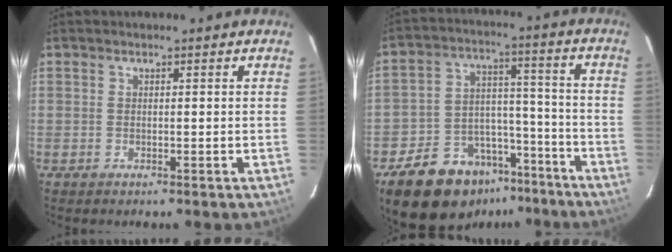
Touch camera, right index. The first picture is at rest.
{"total": 16.8, "force": [-11.9, 9.9, 6.7], "torque": [-0.141, 0.047, -0.168]}